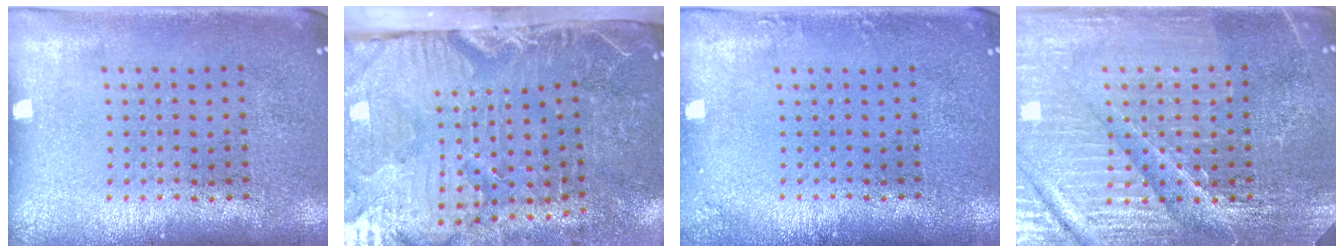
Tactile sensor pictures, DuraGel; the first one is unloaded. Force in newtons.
{"total": 5.2, "press": 4.4, "slide": 2.8}
{"total": 1.0, "press": 1.0, "slide": 0.2}
{"total": 4.8, "press": 4.6, "slide": 1.4}